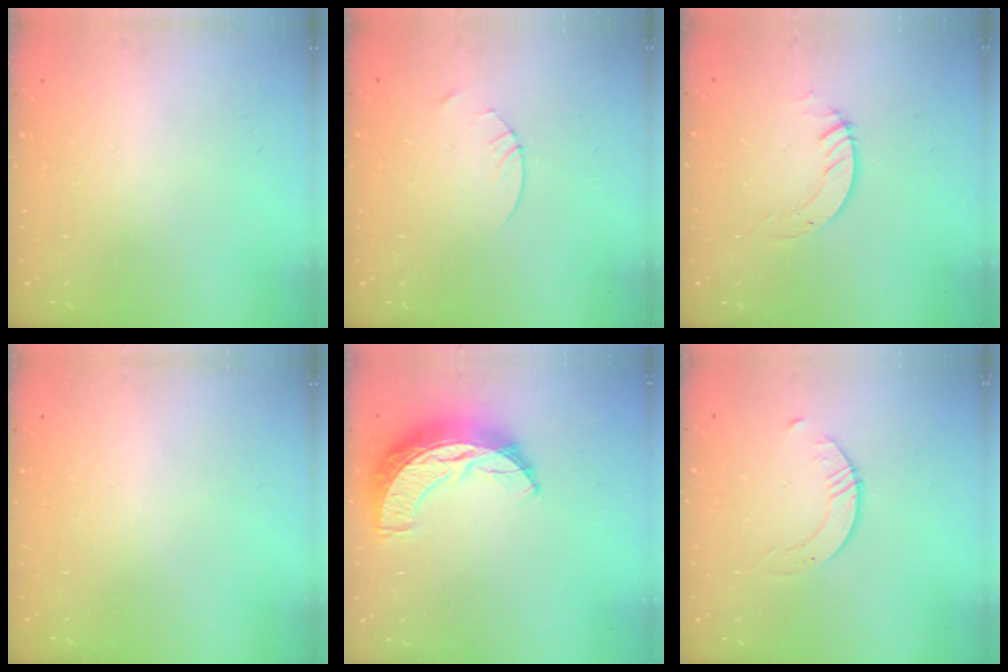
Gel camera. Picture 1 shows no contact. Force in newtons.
{"total": 1.4, "press": 1.4, "slide": 0.2}
{"total": 3.8, "press": 3.8, "slide": 0.4}
{"total": 0.0}
{"total": 14.1, "press": 14.1, "slide": 0.6}
{"total": 1.7, "press": 1.7, "slide": 0.2}